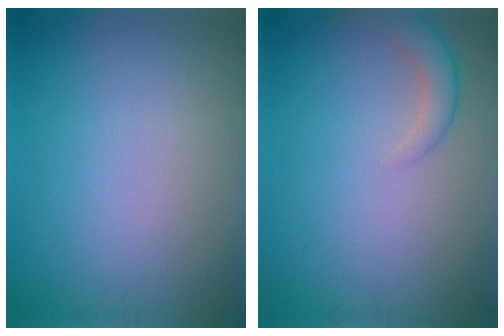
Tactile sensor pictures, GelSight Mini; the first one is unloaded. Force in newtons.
{"total": 2.6, "press": 2.6, "slide": 0.2}